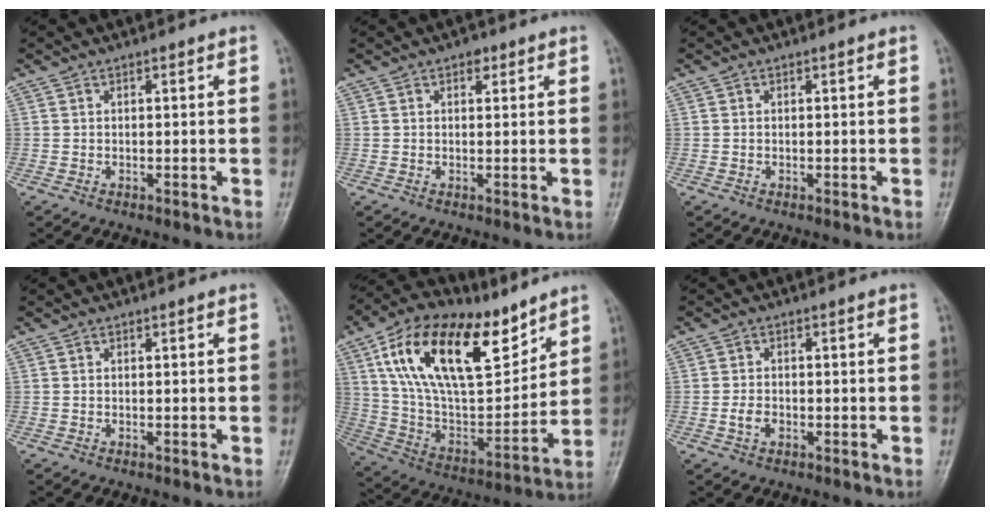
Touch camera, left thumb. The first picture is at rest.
{"total": 1.5, "force": [0.8, 1.0, 0.8], "torque": [-0.001, -0.001, 0.008]}
{"total": 0.0}
{"total": 0.0}
{"total": 26.4, "force": [13.8, 12.8, 18.6], "torque": [-0.302, -0.036, 0.252]}
{"total": 2.8, "force": [-0.9, 1.9, 1.8], "torque": [-0.034, 0.008, -0.019]}